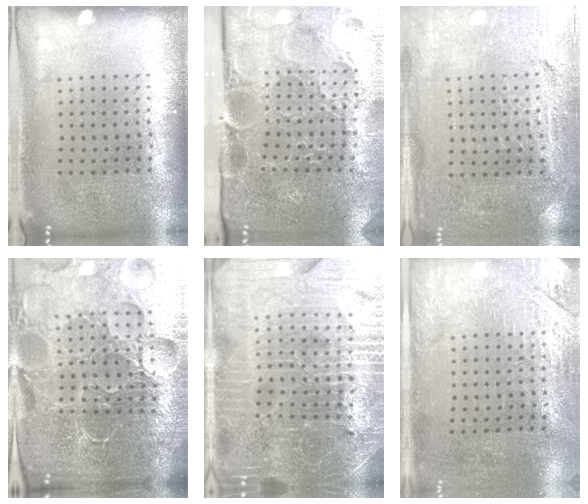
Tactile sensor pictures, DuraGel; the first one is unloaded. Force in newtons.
{"total": 3.8, "press": 3.7, "slide": 0.9}
{"total": 3.2, "press": 3.0, "slide": 1.0}
{"total": 6.8, "press": 6.0, "slide": 3.2}
{"total": 4.8, "press": 4.5, "slide": 1.6}
{"total": 2.8, "press": 2.4, "slide": 1.4}